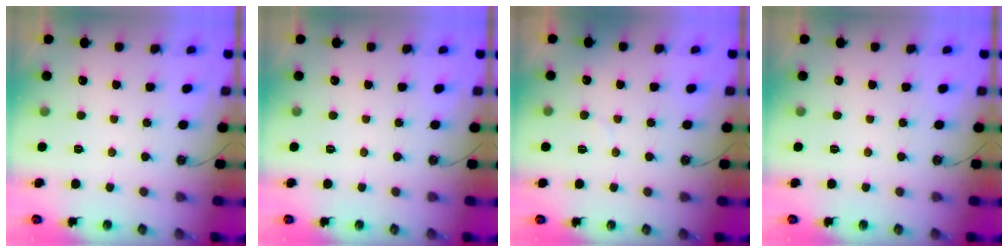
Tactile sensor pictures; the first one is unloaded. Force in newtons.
{"total": 0.0}
{"total": 3.5, "press": 3.5, "slide": 0.3}
{"total": 0.0}